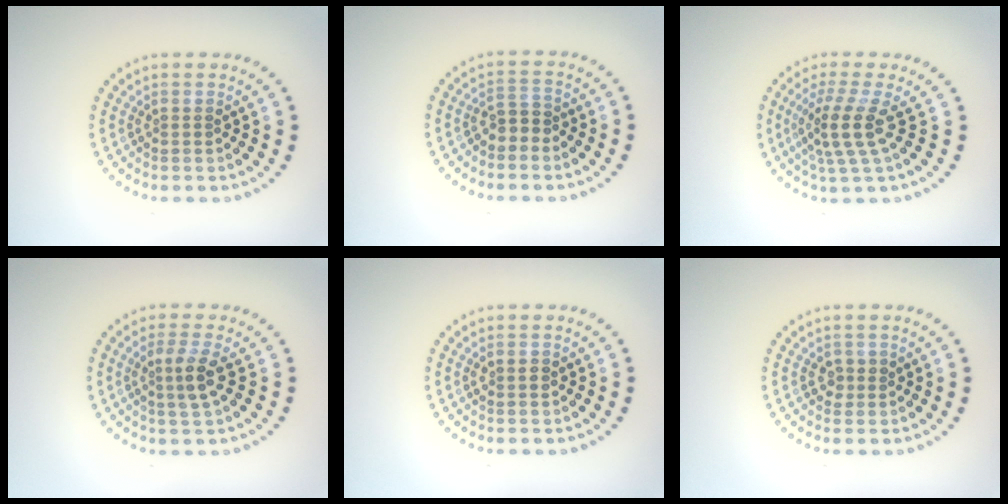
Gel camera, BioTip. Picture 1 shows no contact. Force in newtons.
{"total": 1.8, "press": 1.6, "slide": 0.9}
{"total": 3.6, "press": 2.7, "slide": 2.5}
{"total": 2.7, "press": 2.5, "slide": 1.1}
{"total": 1.2, "press": 1.2, "slide": 0.1}
{"total": 1.3, "press": 1.2, "slide": 0.3}